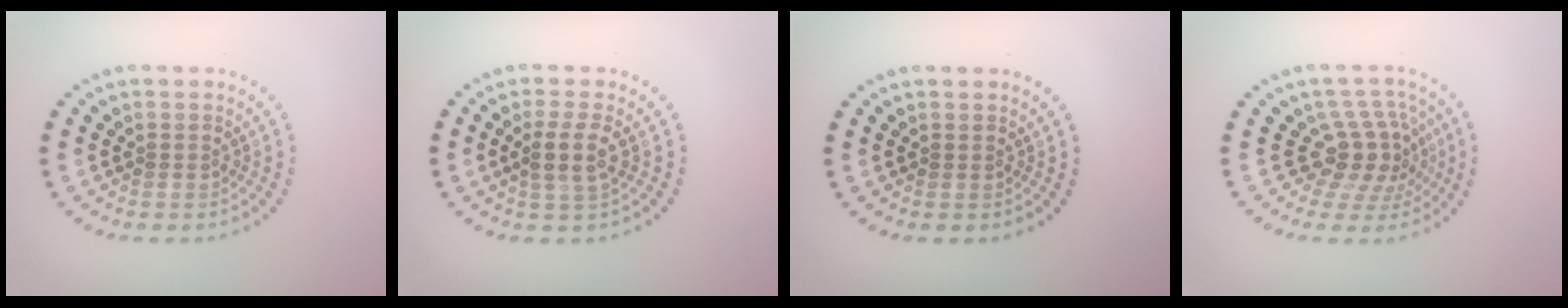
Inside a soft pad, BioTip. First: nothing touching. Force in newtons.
{"total": 2.7, "press": 2.3, "slide": 1.4}
{"total": 0.0}
{"total": 4.3, "press": 3.1, "slide": 3.0}